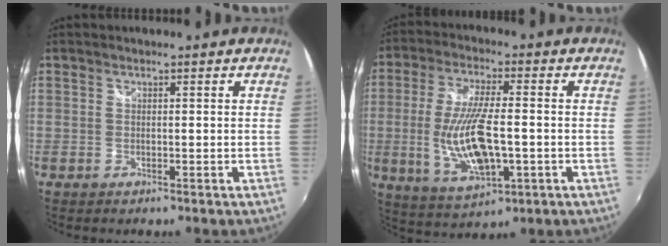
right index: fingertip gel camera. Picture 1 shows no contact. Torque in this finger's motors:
{"motor_torque": [0.80, -0.50, 0.56, 0.17]}